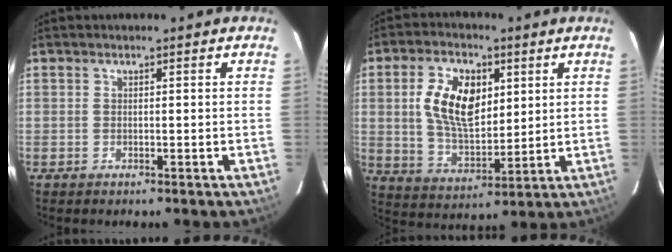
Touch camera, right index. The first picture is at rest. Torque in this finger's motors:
{"motor_torque": [0.65, 0.22, 0.34, 0.16]}